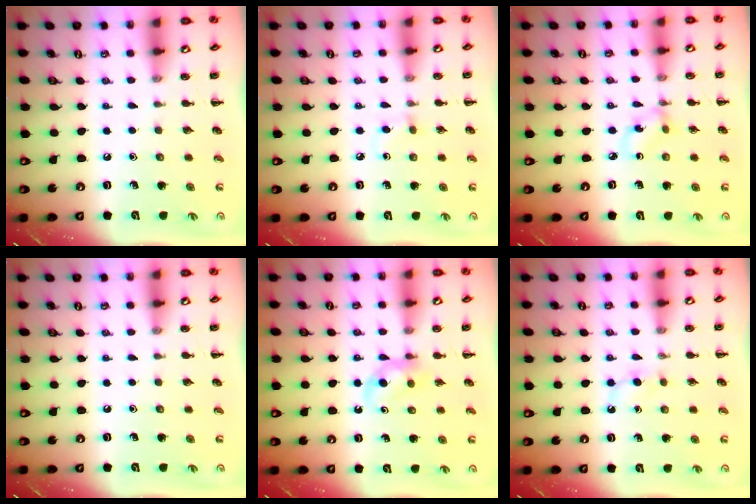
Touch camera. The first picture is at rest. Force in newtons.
{"total": 3.9, "press": 3.6, "slide": 1.5}
{"total": 2.4, "press": 2.4, "slide": 0.6}
{"total": 0.0}
{"total": 4.7, "press": 4.5, "slide": 1.3}
{"total": 2.8, "press": 2.6, "slide": 1.1}